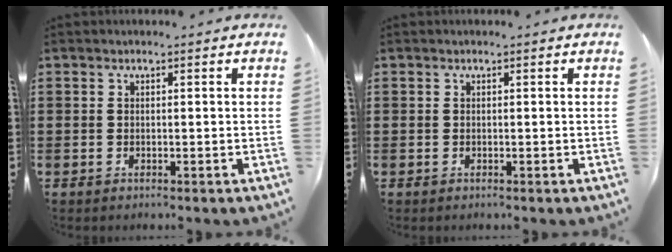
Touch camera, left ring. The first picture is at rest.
{"total": 0.0}